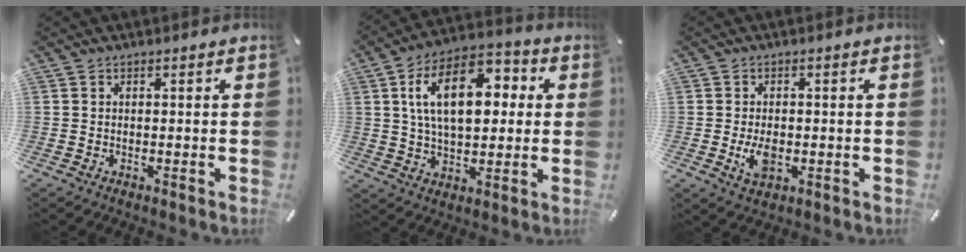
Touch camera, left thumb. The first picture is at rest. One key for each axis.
{"total": 17.0, "fx": 3.9, "fy": 10.1, "fz": 13.1, "tx": -0.231, "ty": 0.006, "tz": 0.063}
{"total": 4.6, "fx": -0.8, "fy": 2.8, "fz": 3.6, "tx": -0.075, "ty": -0.007, "tz": -0.018}